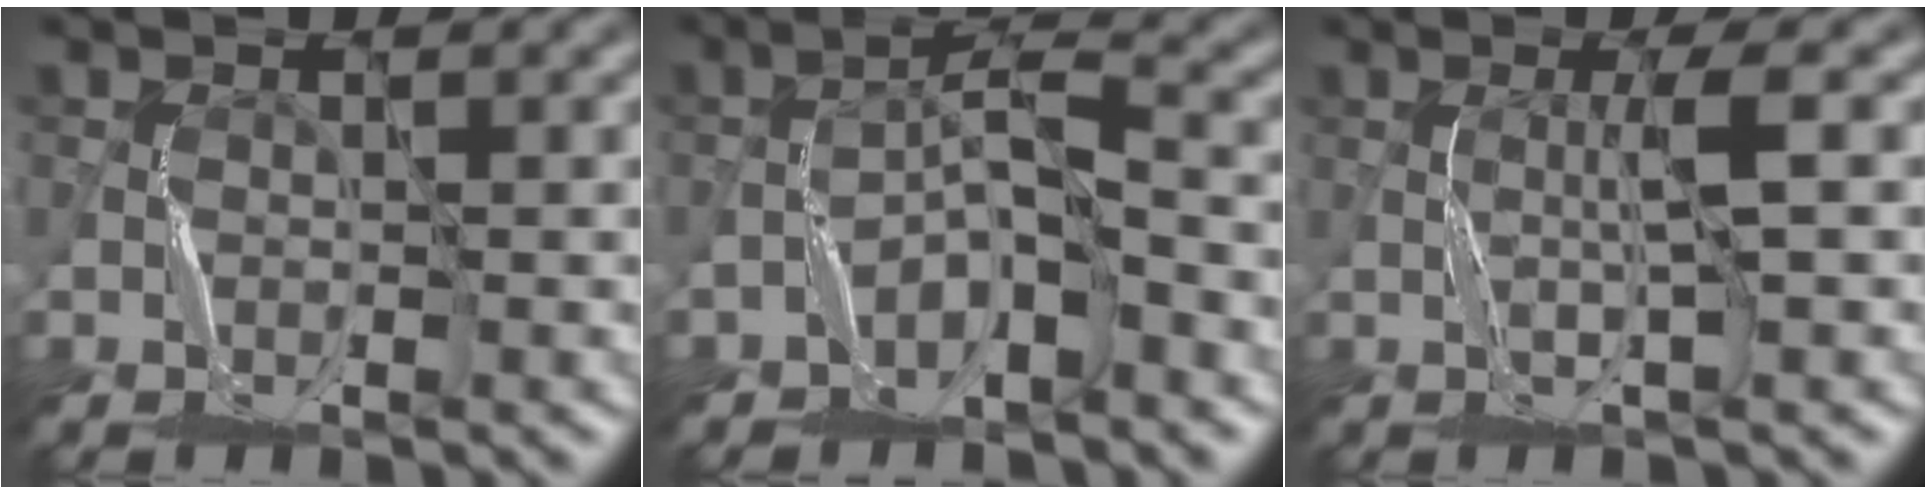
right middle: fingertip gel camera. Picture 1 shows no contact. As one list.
[{"total": 3.7, "force": [-2.1, 0.9, 2.9], "torque": [-0.049, 0.016, -0.043]}, {"total": 2.2, "force": [0.3, -0.2, 2.2], "torque": [-0.039, 0.002, 0.003]}]